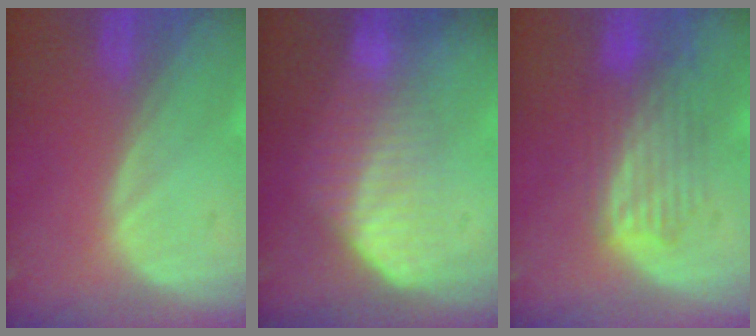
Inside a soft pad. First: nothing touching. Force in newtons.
{"total": 7.3, "press": 6.2, "slide": 3.9}
{"total": 6.1, "press": 6.1, "slide": 0.6}